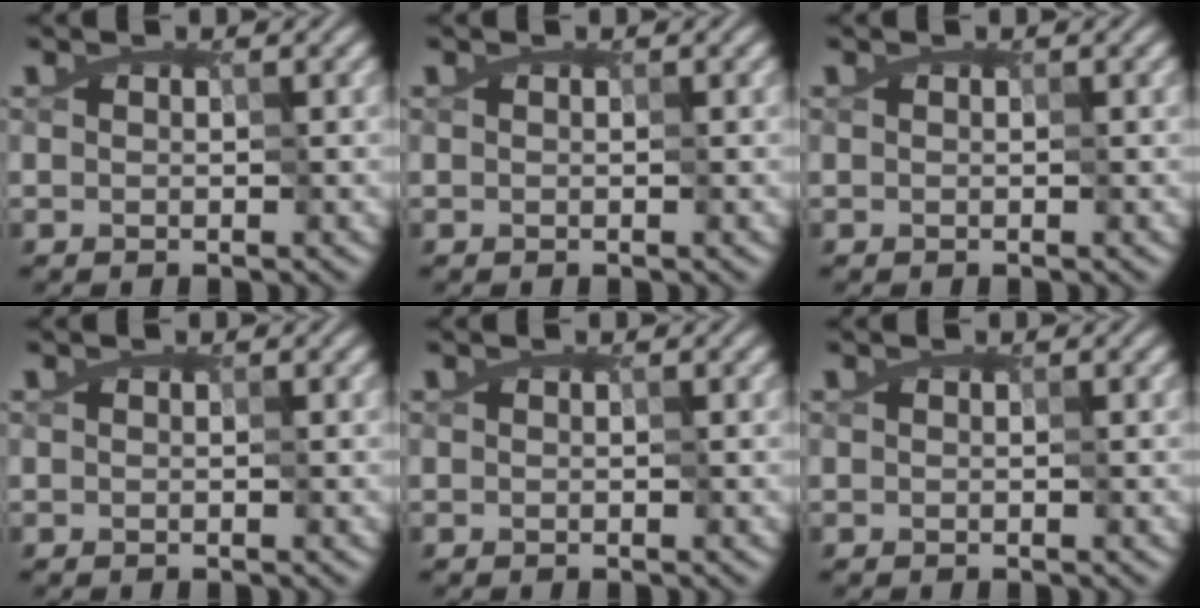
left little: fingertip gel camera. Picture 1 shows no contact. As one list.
[{"total": 0.0}, {"total": 0.0}, {"total": 0.0}, {"total": 0.0}, {"total": 0.0}]